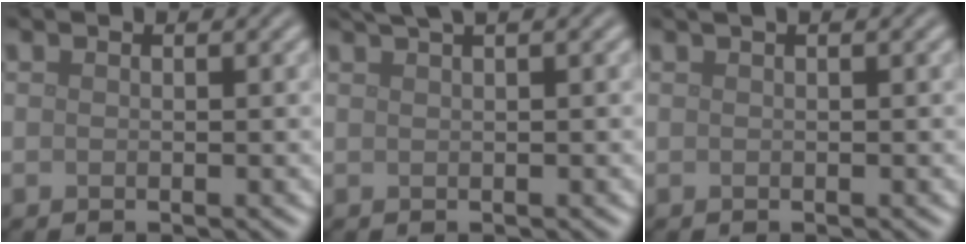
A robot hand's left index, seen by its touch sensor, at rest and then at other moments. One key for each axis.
{"total": 2.6, "fx": 1.8, "fy": 0.7, "fz": 1.7, "tx": -0.018, "ty": 0.004, "tz": 0.022}
{"total": 1.2, "fx": 0.6, "fy": 0.3, "fz": 0.9, "tx": -0.015, "ty": 0.007, "tz": 0.007}